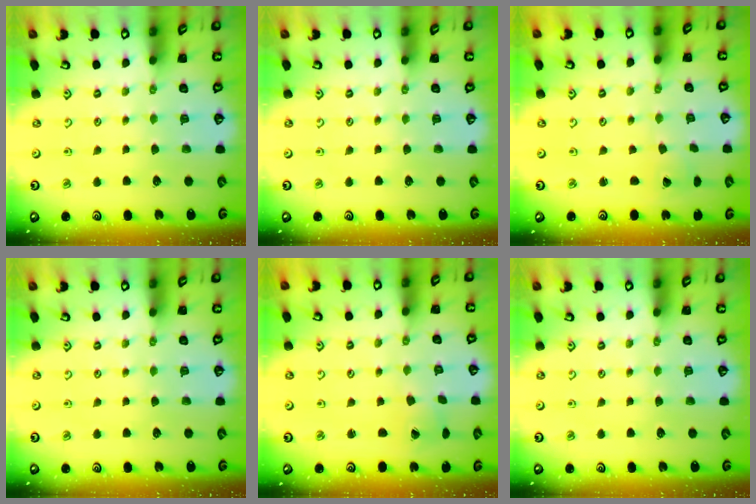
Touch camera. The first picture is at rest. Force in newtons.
{"total": 0.0}
{"total": 2.6, "press": 2.6, "slide": 0.2}
{"total": 0.0}
{"total": 1.6, "press": 1.6, "slide": 0.2}
{"total": 0.0}